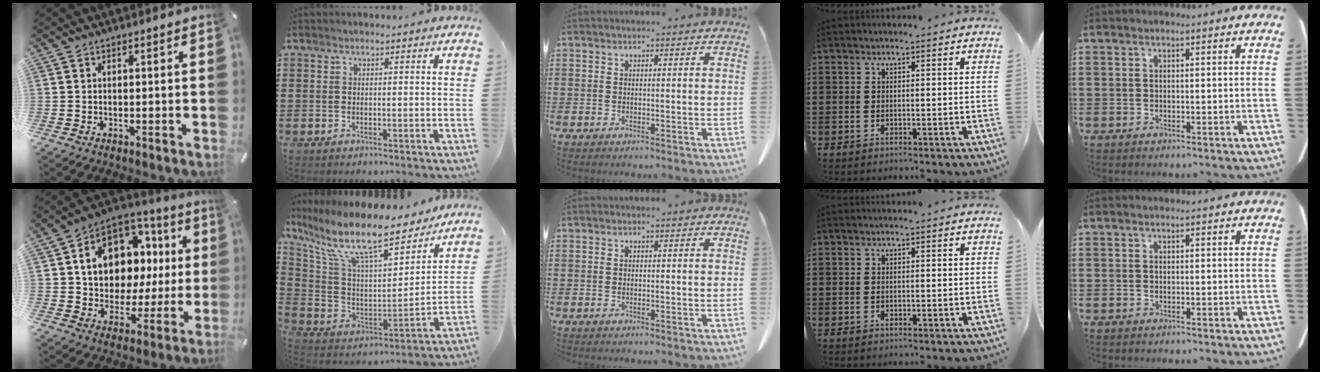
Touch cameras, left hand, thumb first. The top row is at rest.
{"thumb": {"total": 14.6, "force": [4.5, 11.2, 8.3], "torque": [-0.136, -0.029, 0.087]}, "index": {"total": 14.3, "force": [11.2, 2.9, 8.4], "torque": [-0.196, -0.069, 0.192]}}